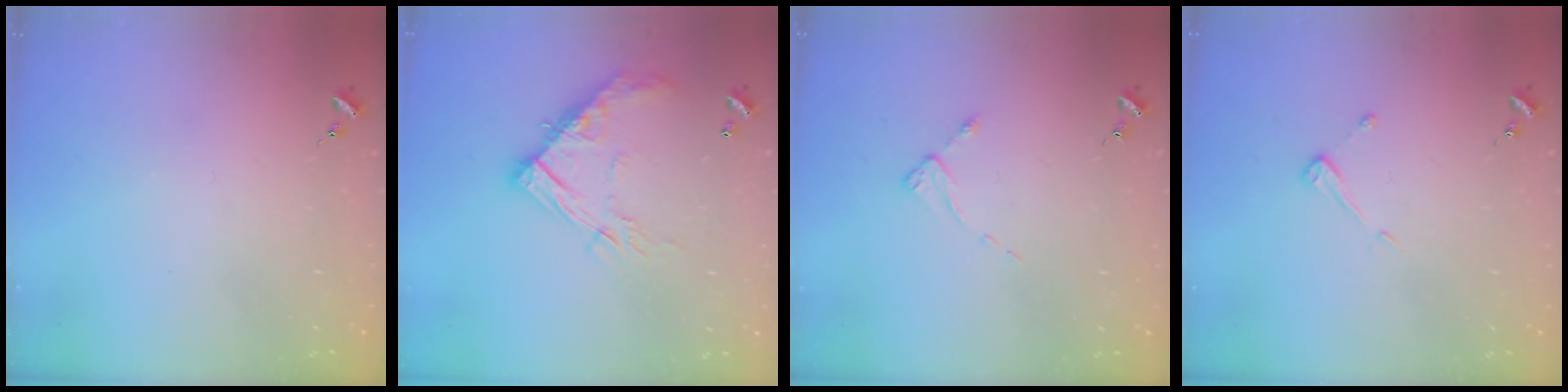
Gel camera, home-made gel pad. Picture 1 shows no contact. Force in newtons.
{"total": 15.6, "press": 15.6, "slide": 1.2}
{"total": 2.1, "press": 2.0, "slide": 0.4}
{"total": 3.9, "press": 3.9, "slide": 0.4}